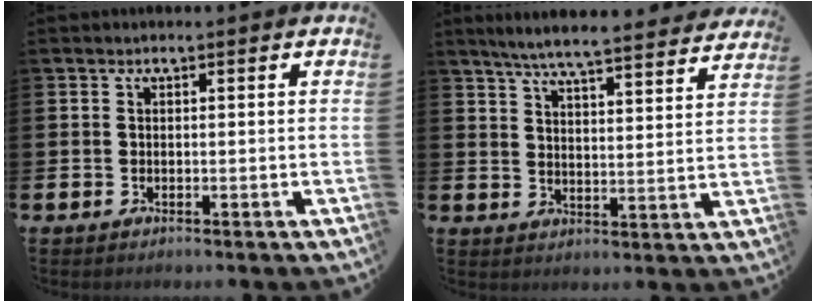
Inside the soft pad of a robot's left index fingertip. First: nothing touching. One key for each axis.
{"total": 6.4, "fx": 6.1, "fy": 0.1, "fz": 2.0, "tx": -0.053, "ty": -0.042, "tz": 0.103}